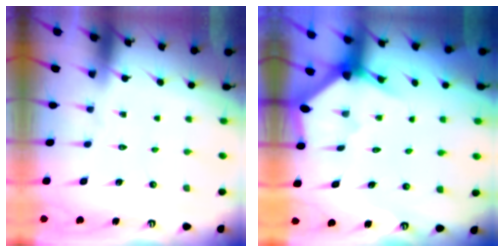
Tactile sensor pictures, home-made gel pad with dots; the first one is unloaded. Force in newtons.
{"total": 2.2, "press": 2.2, "slide": 0.2}